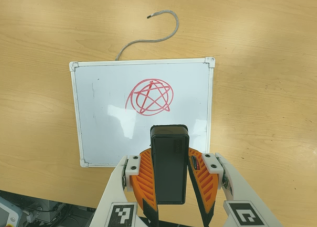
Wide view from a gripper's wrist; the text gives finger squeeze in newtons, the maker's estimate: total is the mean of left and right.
{"total": 8.1, "left": 6.5, "right": 9.8}